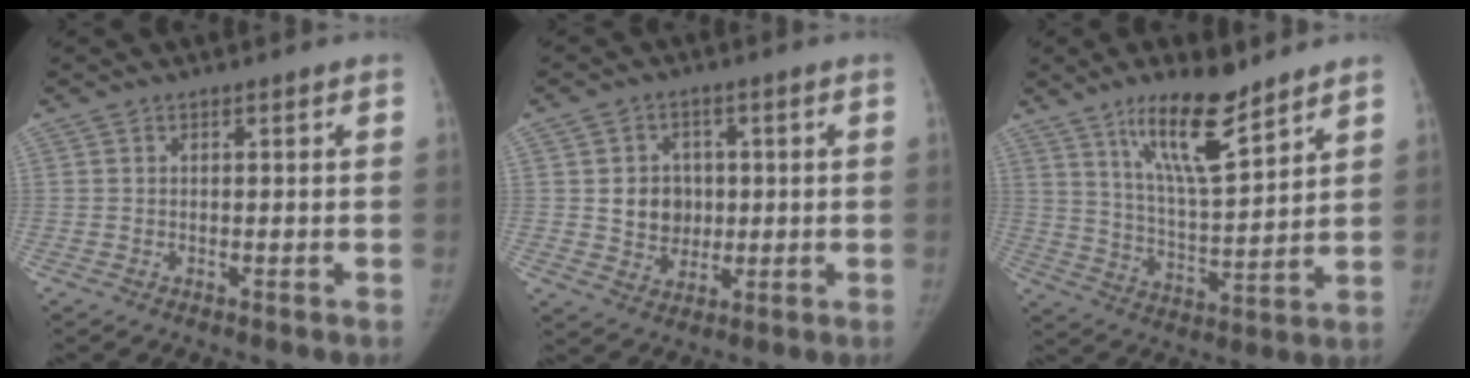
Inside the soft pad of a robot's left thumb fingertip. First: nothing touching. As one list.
[{"total": 7.3, "force": [0.7, 6.4, 3.3], "torque": [-0.017, -0.002, 0.018]}, {"total": 14.1, "force": [9.7, 3.5, 9.7], "torque": [-0.150, -0.068, 0.179]}]